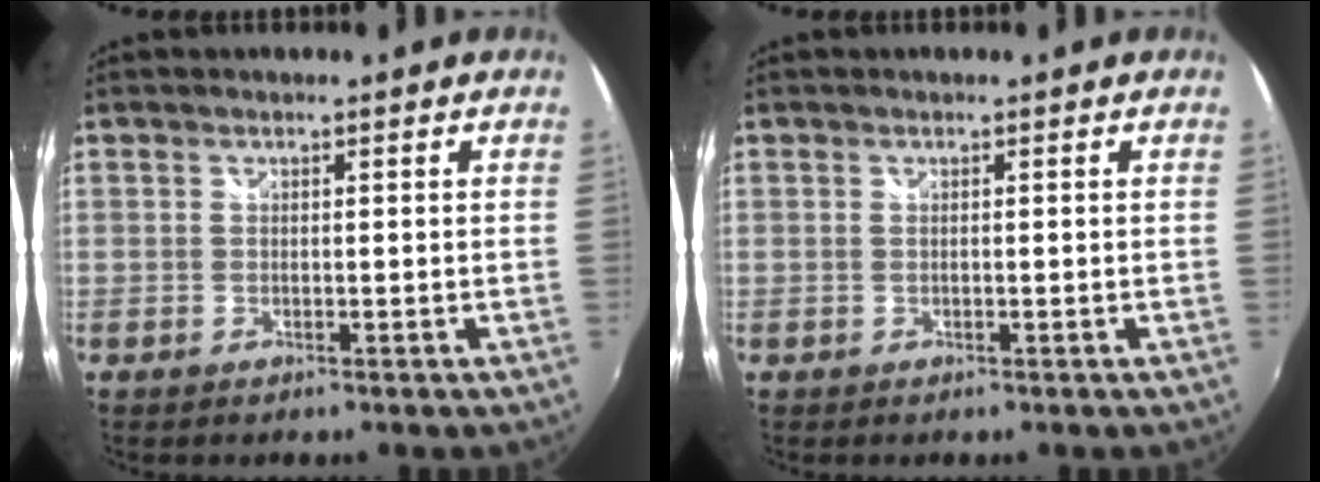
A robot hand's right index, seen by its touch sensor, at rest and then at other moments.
{"total": 0.0}